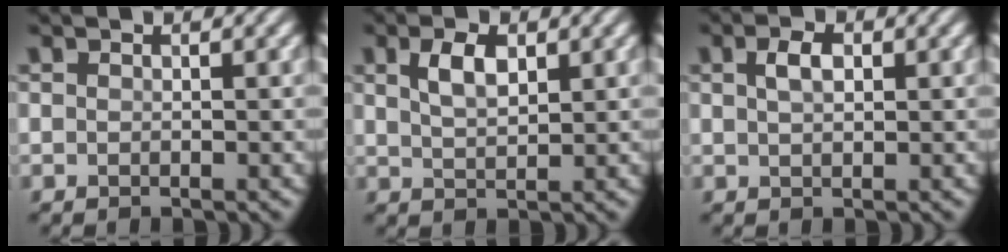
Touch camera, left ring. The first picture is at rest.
{"total": 2.8, "force": [1.2, 1.3, 2.2], "torque": [-0.047, 0.003, 0.027]}
{"total": 2.0, "force": [0.7, 1.1, 1.5], "torque": [-0.031, 0.003, 0.011]}